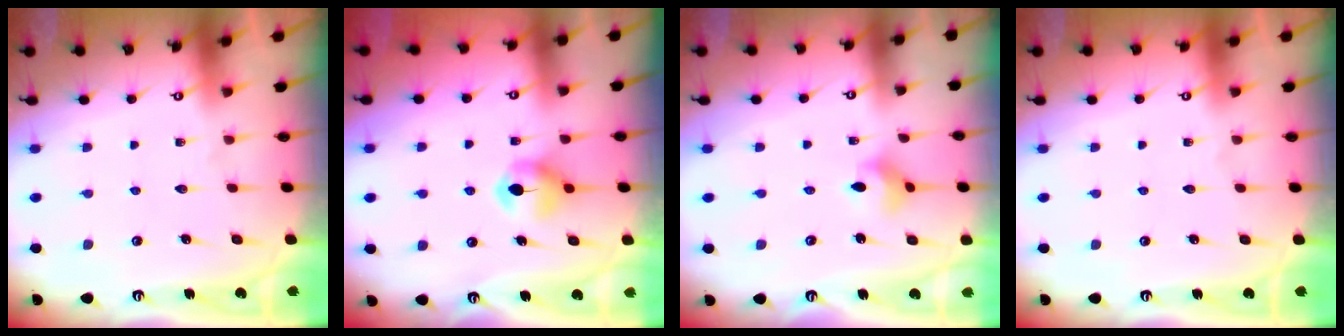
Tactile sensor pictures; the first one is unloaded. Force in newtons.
{"total": 6.4, "press": 6.4, "slide": 0.6}
{"total": 4.3, "press": 4.3, "slide": 0.6}
{"total": 0.0}